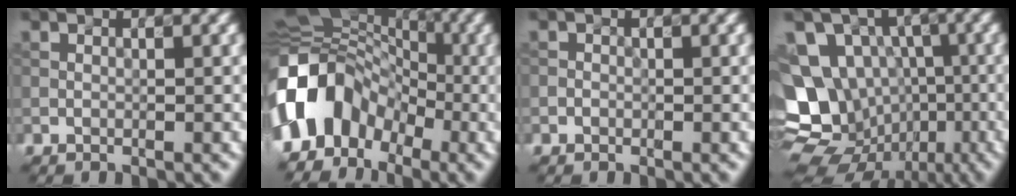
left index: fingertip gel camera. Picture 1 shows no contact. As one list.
[{"total": 11.8, "force": [-3.9, 8.8, 6.7], "torque": [-0.122, 0.003, -0.090]}, {"total": 0.6, "force": [-0.2, 0.5, 0.1], "torque": [0.003, -0.004, -0.006]}, {"total": 14.8, "force": [-3.5, 13.2, 5.8], "torque": [-0.145, -0.002, -0.053]}]